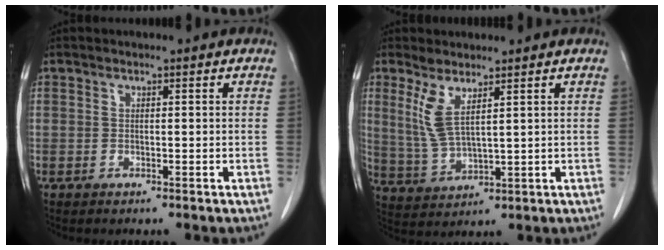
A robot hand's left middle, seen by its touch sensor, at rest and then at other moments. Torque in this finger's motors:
{"motor_torque": [1.09, -0.63, 0.16, 0.08]}